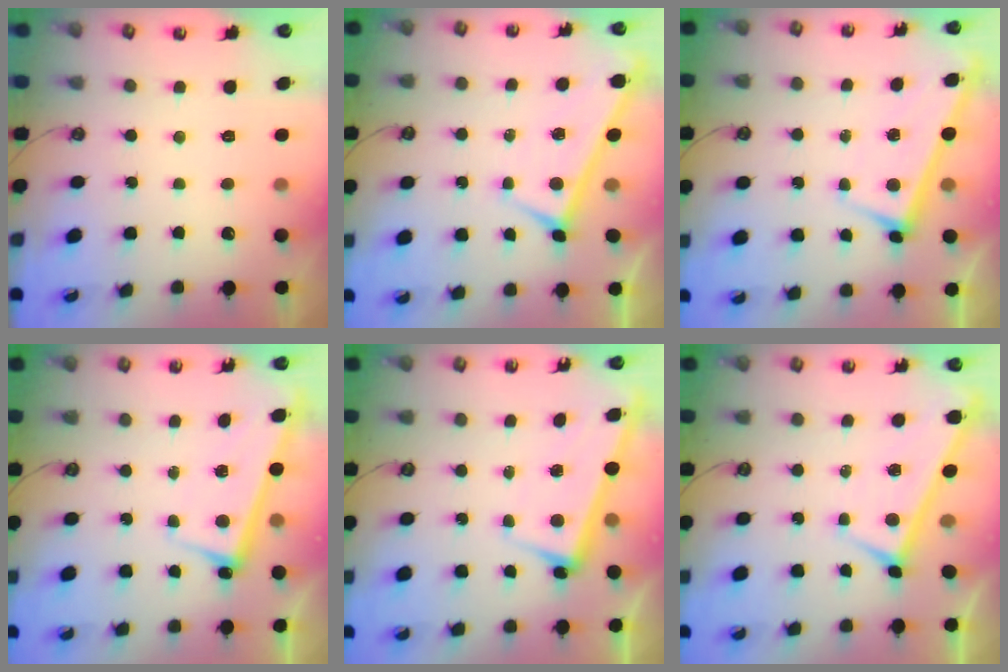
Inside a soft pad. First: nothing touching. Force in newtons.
{"total": 0.0}
{"total": 3.1, "press": 3.1, "slide": 0.1}
{"total": 2.6, "press": 2.6, "slide": 0.6}
{"total": 2.6, "press": 2.4, "slide": 0.9}
{"total": 0.0}